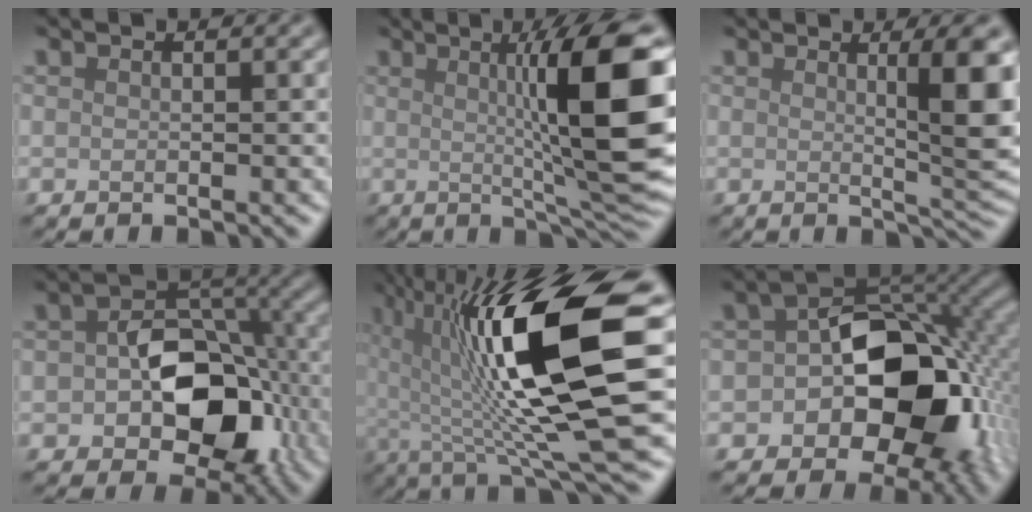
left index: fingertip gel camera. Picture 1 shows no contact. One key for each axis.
{"total": 12.1, "fx": 1.5, "fy": 2.0, "fz": 11.8, "tx": -0.149, "ty": 0.006, "tz": 0.025}
{"total": 6.7, "fx": 1.1, "fy": 1.4, "fz": 6.5, "tx": -0.076, "ty": -0.005, "tz": 0.019}
{"total": 9.5, "fx": -1.9, "fy": 6.3, "fz": 6.9, "tx": -0.097, "ty": -0.002, "tz": -0.031}
{"total": 14.8, "fx": 1.9, "fy": 3.5, "fz": 14.3, "tx": -0.240, "ty": -0.003, "tz": 0.034}
{"total": 13.1, "fx": -2.7, "fy": 8.6, "fz": 9.5, "tx": -0.128, "ty": -0.011, "tz": -0.047}